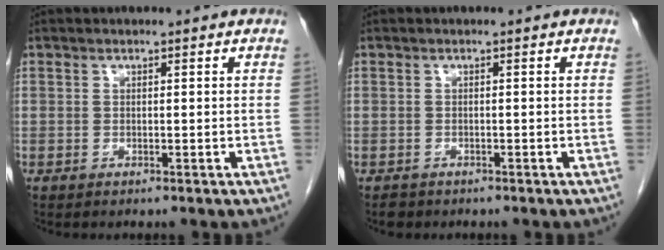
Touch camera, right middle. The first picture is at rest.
{"total": 1.2, "force": [-0.9, 0.7, 0.1], "torque": [-0.011, -0.001, -0.014]}